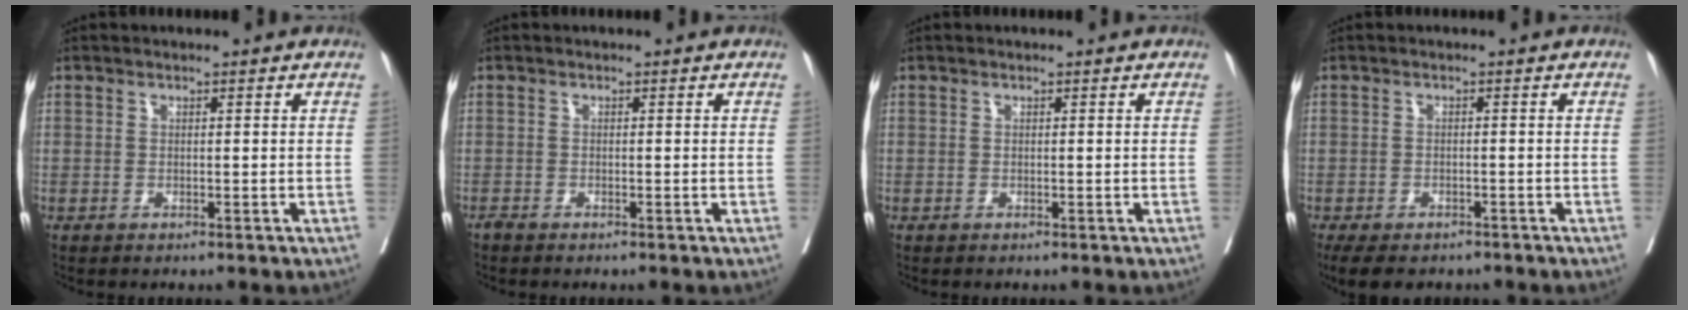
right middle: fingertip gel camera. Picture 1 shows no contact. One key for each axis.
{"total": 0.7, "fx": -0.6, "fy": -0.2, "fz": 0.2, "tx": -0.008, "ty": -0.002, "tz": -0.016}
{"total": 0.0}
{"total": 8.5, "fx": -6.7, "fy": 3.6, "fz": 3.8, "tx": -0.059, "ty": -0.009, "tz": -0.092}